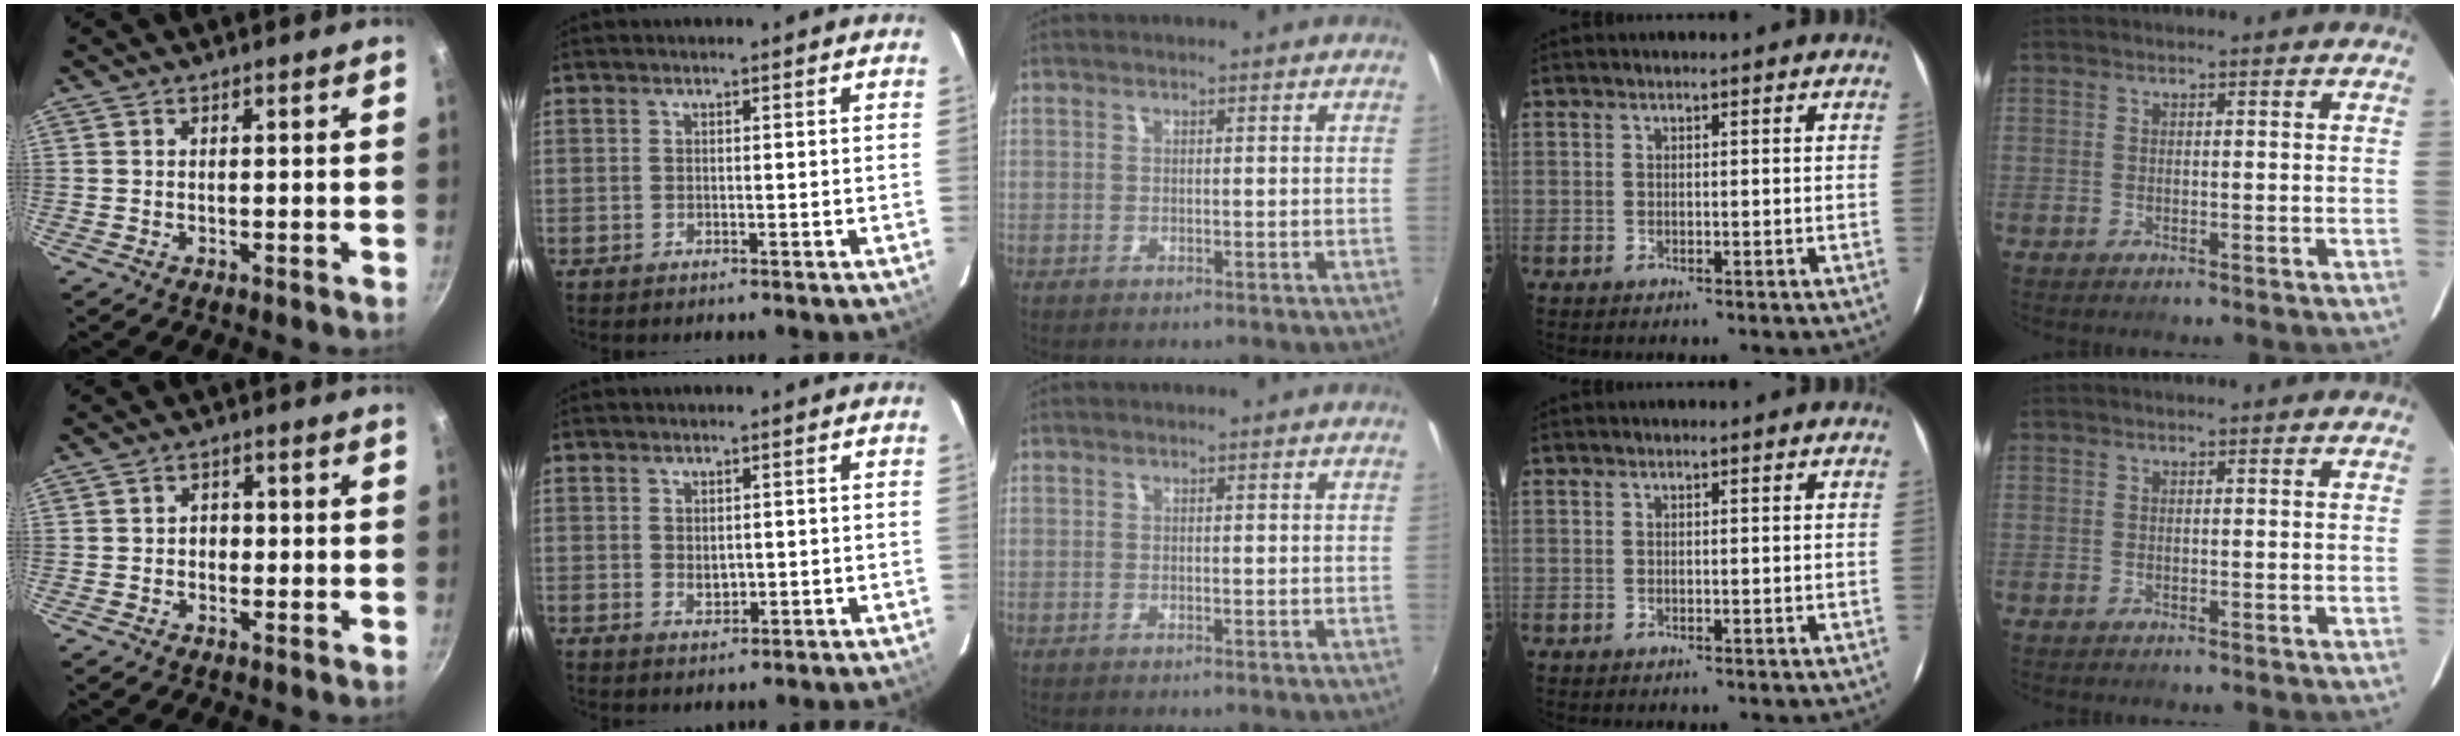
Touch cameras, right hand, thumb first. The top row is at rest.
{"thumb": {"total": 2.3, "force": [-0.4, 2.0, 1.1], "torque": [-0.002, 0.004, -0.008]}, "index": {"total": 2.5, "force": [0.0, 1.8, 1.7], "torque": [-0.027, -0.002, 0.004]}}